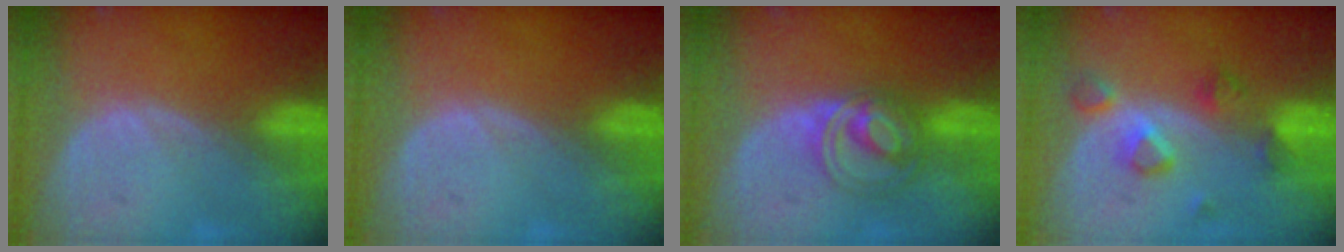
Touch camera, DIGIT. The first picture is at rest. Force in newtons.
{"total": 0.0}
{"total": 5.8, "press": 5.7, "slide": 0.7}
{"total": 5.1, "press": 5.1, "slide": 0.7}